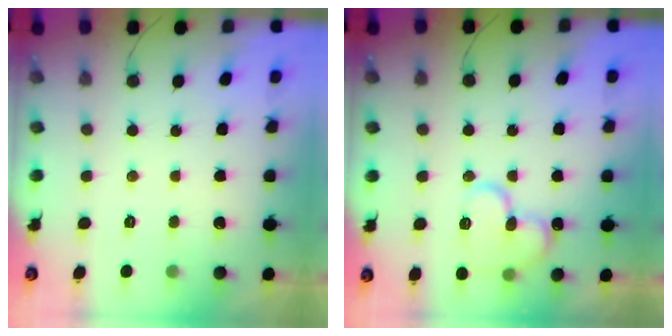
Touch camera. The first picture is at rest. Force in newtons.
{"total": 13.8, "press": 13.7, "slide": 1.4}